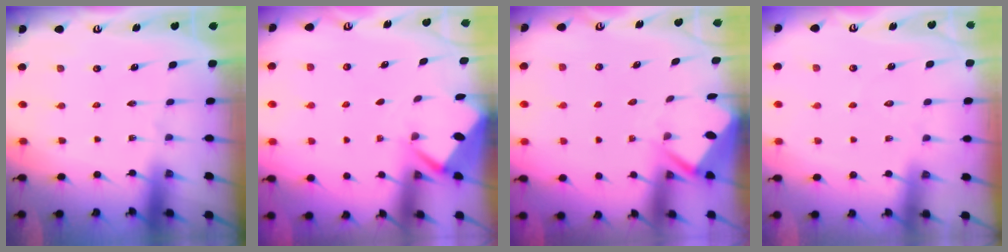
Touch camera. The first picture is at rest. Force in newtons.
{"total": 2.6, "press": 2.6, "slide": 0.4}
{"total": 3.5, "press": 3.4, "slide": 0.3}
{"total": 4.2, "press": 4.2, "slide": 0.5}